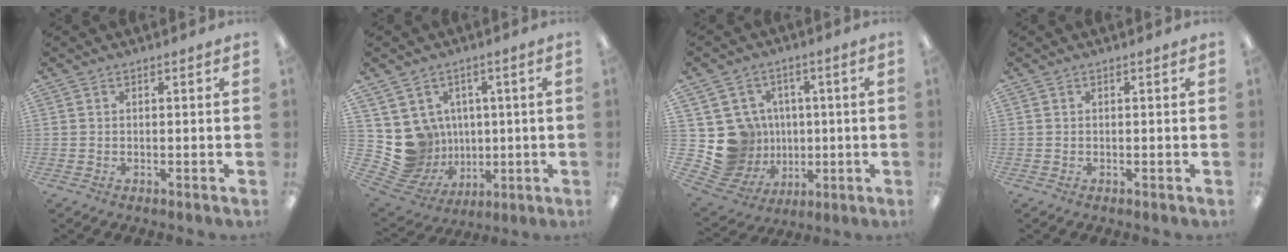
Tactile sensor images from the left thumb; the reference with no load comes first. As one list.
[{"total": 10.5, "force": [1.2, 10.2, 2.0], "torque": [-0.075, -0.021, 0.038]}, {"total": 13.8, "force": [0.4, 13.4, 3.5], "torque": [-0.095, -0.007, 0.039]}, {"total": 0.0}]